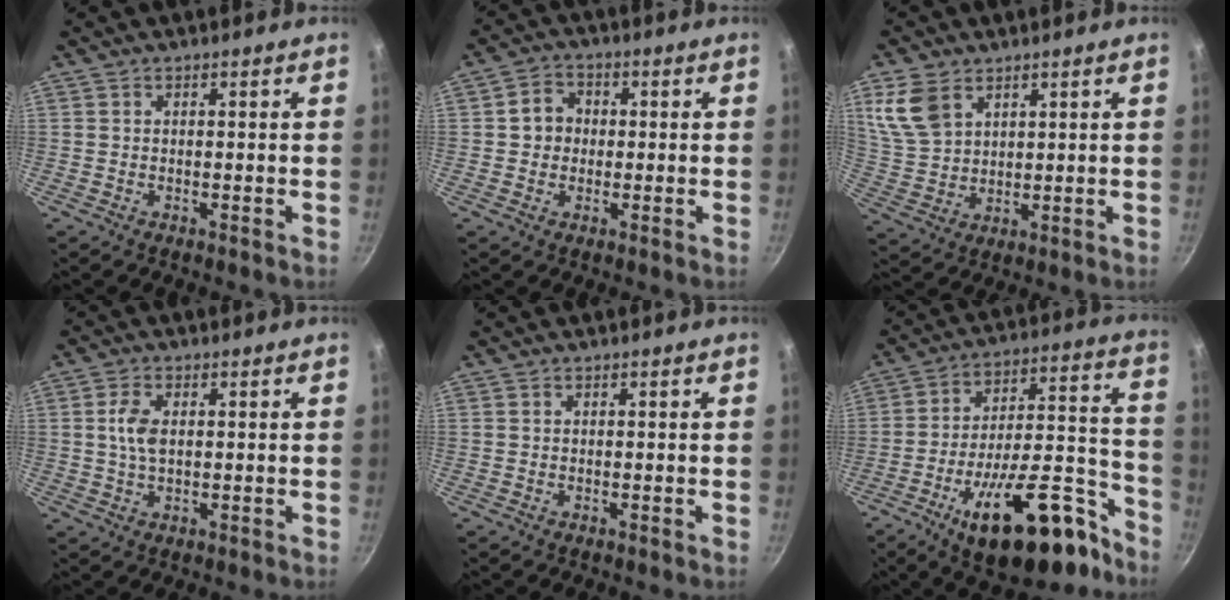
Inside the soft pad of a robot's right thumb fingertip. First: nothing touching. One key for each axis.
{"total": 5.1, "fx": 0.2, "fy": 4.6, "fz": 2.2, "tx": -0.011, "ty": 0.010, "tz": -0.006}
{"total": 8.9, "fx": 4.6, "fy": 5.9, "fz": 4.8, "tx": -0.085, "ty": -0.015, "tz": 0.103}
{"total": 4.7, "fx": 0.7, "fy": 2.6, "fz": 3.8, "tx": -0.076, "ty": 0.004, "tz": 0.013}
{"total": 0.0}
{"total": 25.8, "fx": -14.8, "fy": 10.6, "fz": 18.2, "tx": -0.220, "ty": 0.097, "tz": -0.221}